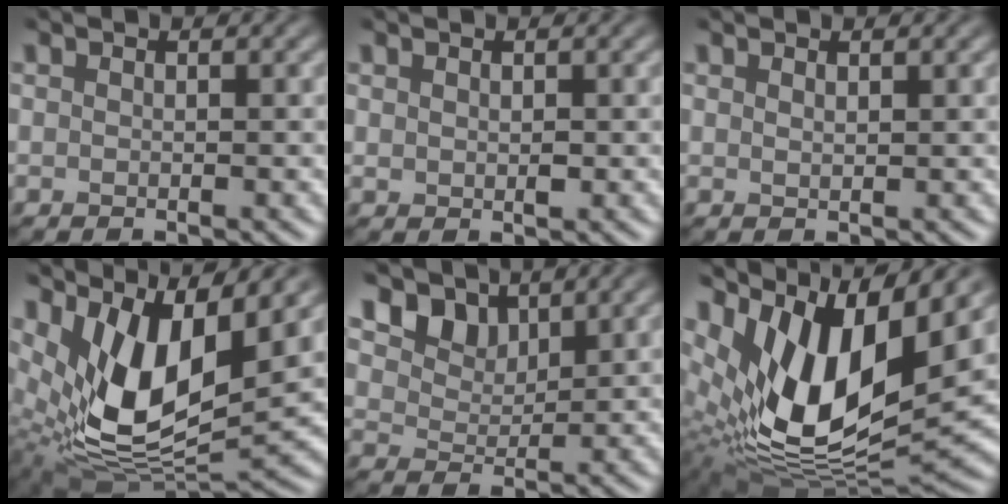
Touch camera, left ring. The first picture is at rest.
{"total": 0.7, "force": [0.4, 0.4, 0.4], "torque": [-0.008, -0.002, 0.007]}
{"total": 0.6, "force": [0.6, -0.1, 0.2], "torque": [0.001, -0.001, 0.006]}
{"total": 10.9, "force": [3.0, 5.3, 9.0], "torque": [-0.172, -0.013, 0.055]}
{"total": 4.7, "force": [2.9, 2.7, 2.4], "torque": [-0.051, -0.007, 0.043]}
{"total": 14.3, "force": [3.7, 6.6, 12.1], "torque": [-0.228, -0.001, 0.056]}